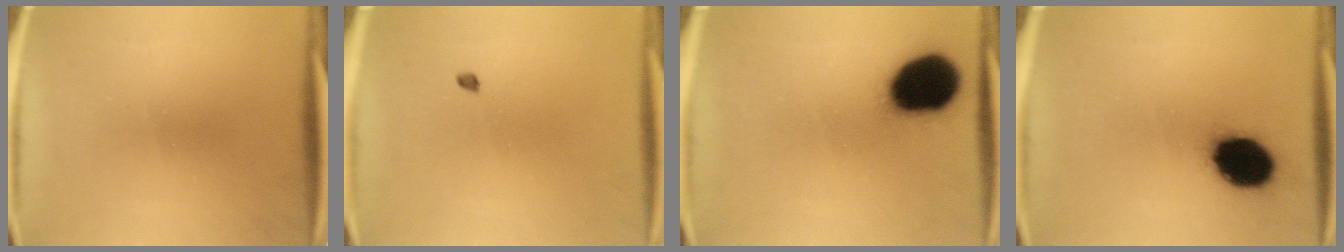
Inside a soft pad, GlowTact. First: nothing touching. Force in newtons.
{"total": 0.9}
{"total": 19.3}
{"total": 14.2}